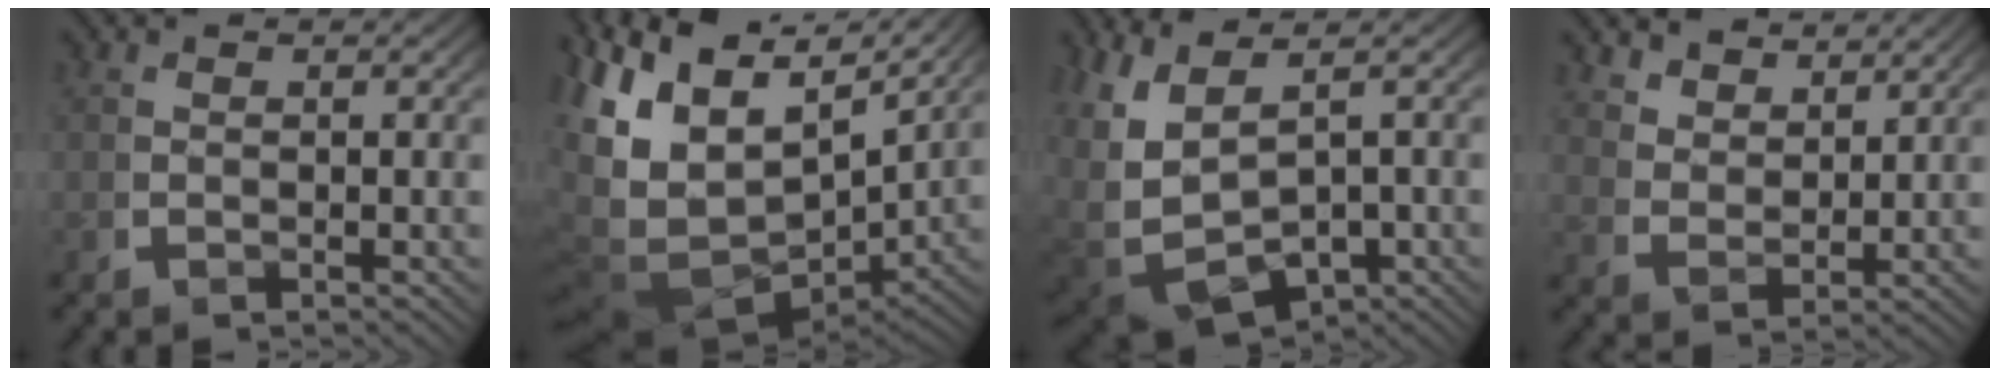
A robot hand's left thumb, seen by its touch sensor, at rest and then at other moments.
{"total": 16.7, "force": [0.7, 11.8, 11.9], "torque": [-0.270, -0.059, 0.036]}
{"total": 10.9, "force": [-1.8, 7.8, 7.4], "torque": [-0.189, -0.062, 0.010]}
{"total": 3.3, "force": [2.9, 1.1, 1.1], "torque": [-0.017, -0.005, 0.062]}